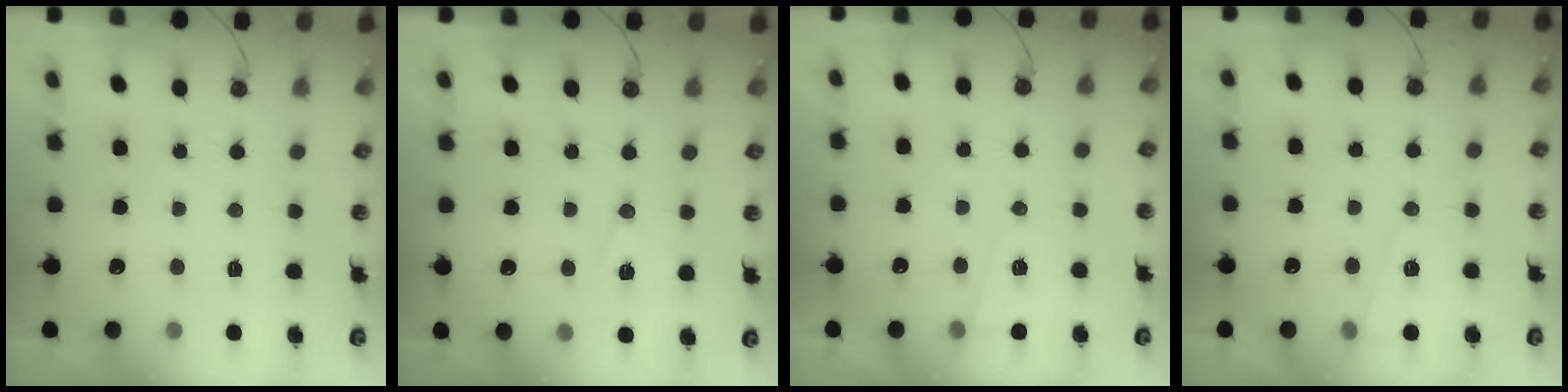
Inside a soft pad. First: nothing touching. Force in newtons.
{"total": 6.6, "press": 5.5, "slide": 3.8}
{"total": 5.8, "press": 3.5, "slide": 4.5}
{"total": 6.4, "press": 4.6, "slide": 4.4}